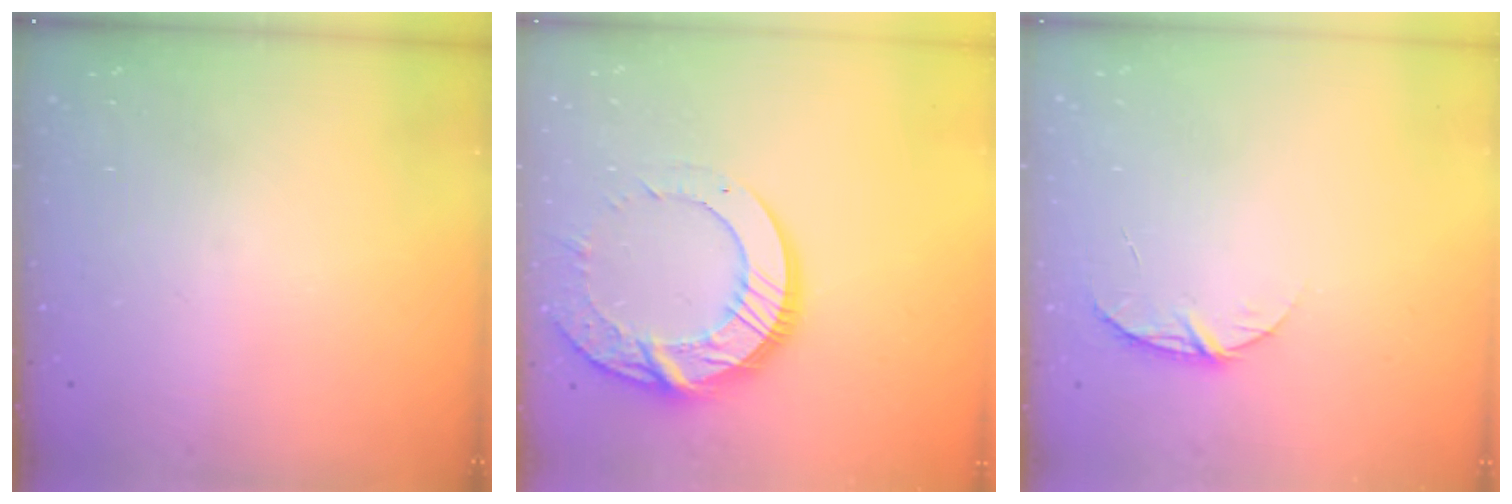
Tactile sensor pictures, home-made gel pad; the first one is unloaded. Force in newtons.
{"total": 15.8, "press": 15.8, "slide": 1.3}
{"total": 6.1, "press": 6.1, "slide": 0.7}